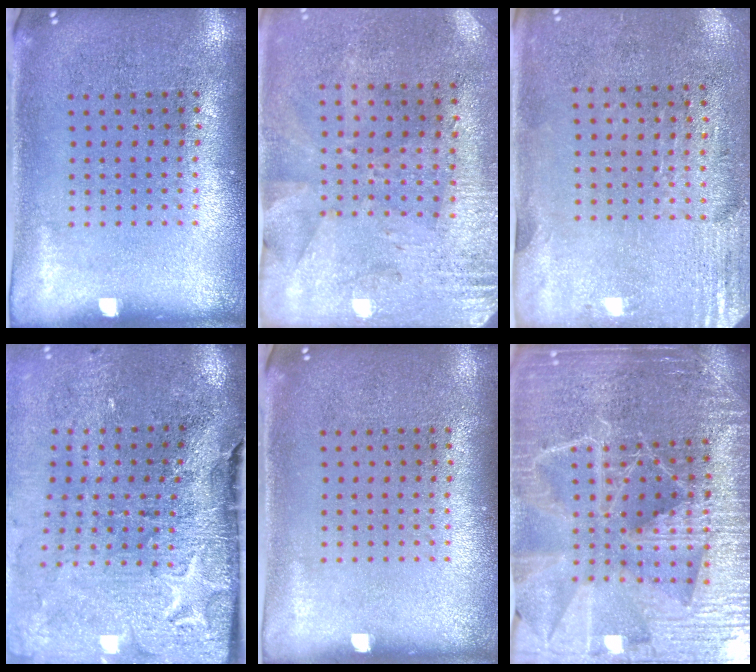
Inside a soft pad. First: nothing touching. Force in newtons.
{"total": 2.8, "press": 2.2, "slide": 1.6}
{"total": 2.8, "press": 2.5, "slide": 1.4}
{"total": 4.1, "press": 3.4, "slide": 2.3}
{"total": 0.0}
{"total": 5.3, "press": 4.8, "slide": 2.3}